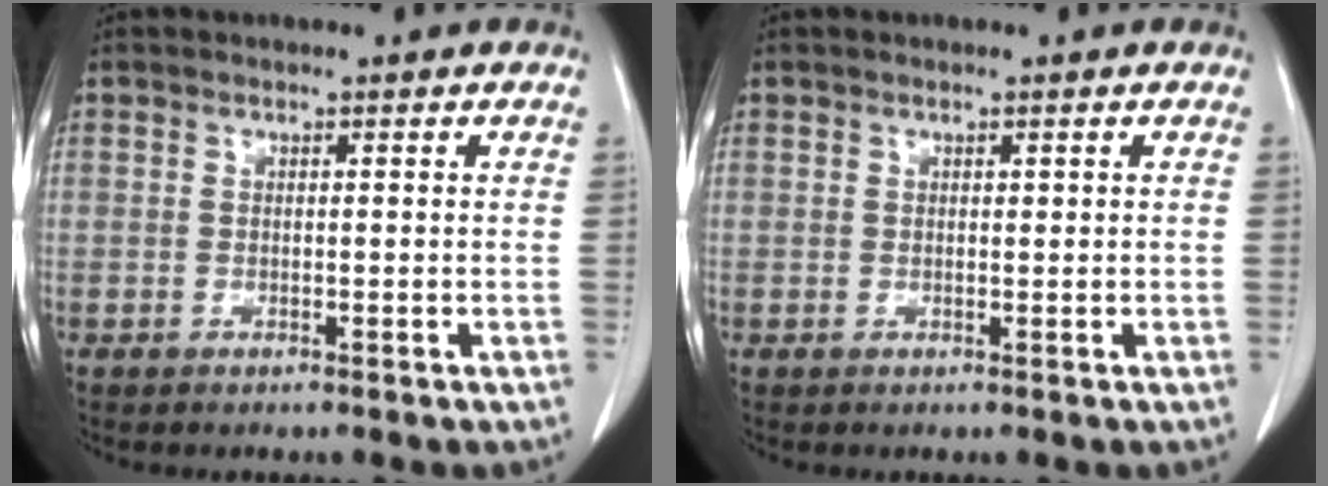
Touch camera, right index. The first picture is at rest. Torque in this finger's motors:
{"motor_torque": [0.05, -0.01, 0.00, 0.01]}